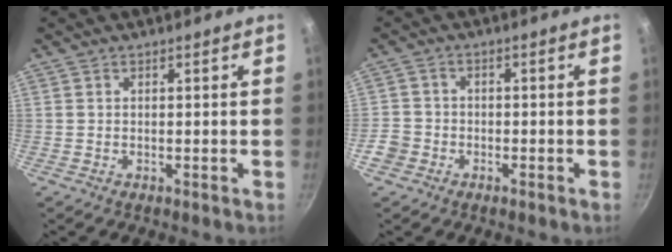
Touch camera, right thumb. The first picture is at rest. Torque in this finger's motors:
{"motor_torque": [-0.16, 0.37, 0.30, -0.07, 0.00]}